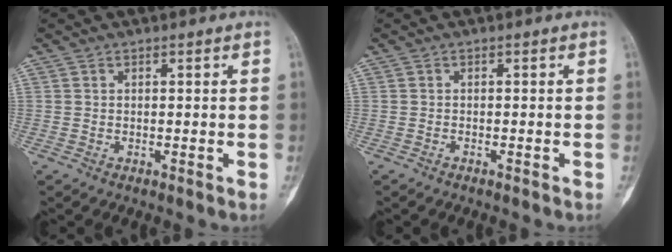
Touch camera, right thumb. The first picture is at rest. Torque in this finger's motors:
{"motor_torque": [0.43, 0.33, 0.01, -0.02, 0.03]}